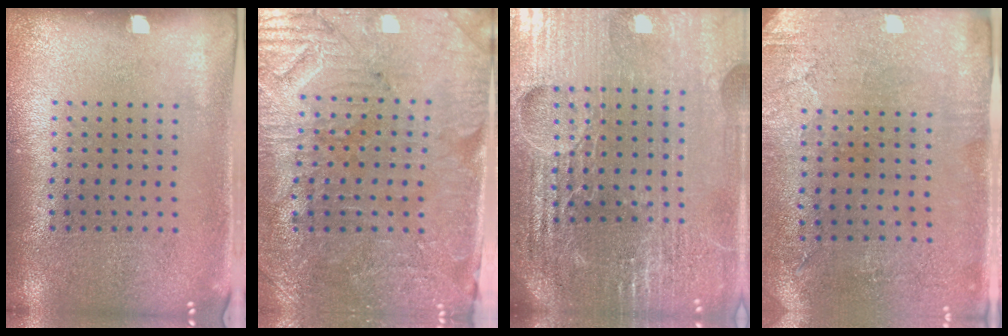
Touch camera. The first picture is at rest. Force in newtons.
{"total": 3.8, "press": 3.5, "slide": 1.3}
{"total": 6.2, "press": 5.5, "slide": 2.9}
{"total": 2.9, "press": 2.4, "slide": 1.7}